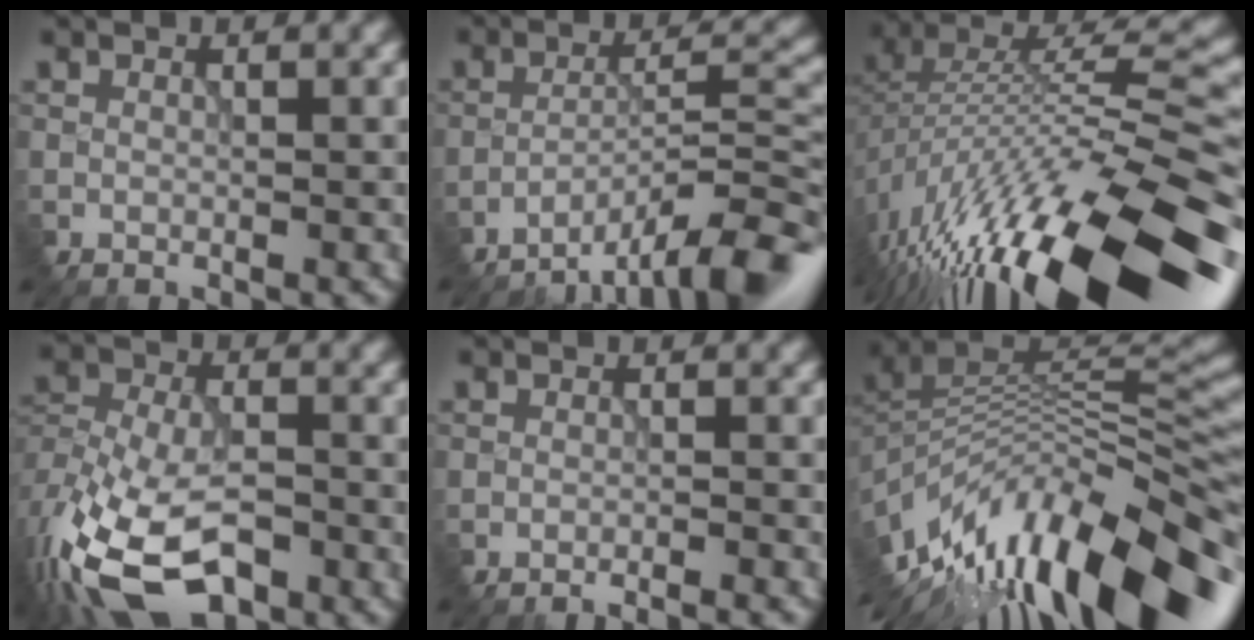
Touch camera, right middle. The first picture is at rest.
{"total": 9.1, "force": [-7.1, 1.1, 5.5], "torque": [-0.080, 0.022, -0.119]}
{"total": 16.2, "force": [-8.7, 5.1, 12.6], "torque": [-0.234, 0.019, -0.147]}
{"total": 12.9, "force": [-7.9, 6.4, 7.9], "torque": [-0.171, -0.020, -0.133]}
{"total": 2.8, "force": [-2.7, 0.2, 0.9], "torque": [-0.007, 0.009, -0.041]}
{"total": 14.2, "force": [-6.3, 6.1, 11.2], "torque": [-0.206, 0.015, -0.104]}